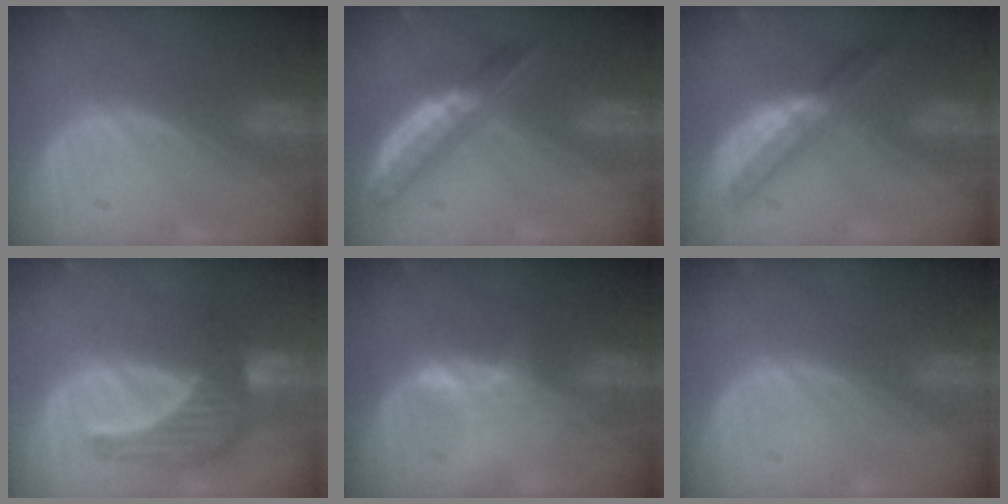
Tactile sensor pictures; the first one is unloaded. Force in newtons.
{"total": 5.8, "press": 5.5, "slide": 1.9}
{"total": 5.6, "press": 5.3, "slide": 2.0}
{"total": 7.3, "press": 6.8, "slide": 2.5}
{"total": 1.7, "press": 1.7, "slide": 0.6}
{"total": 0.0}